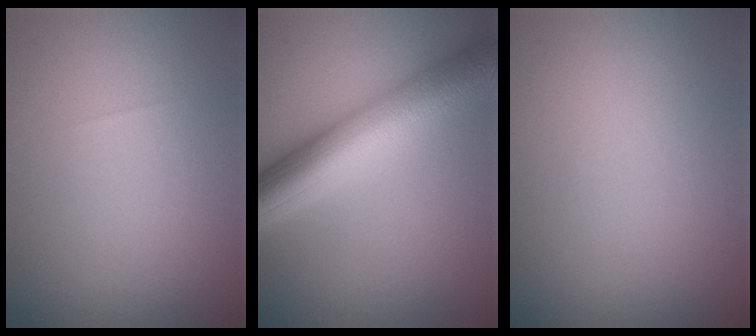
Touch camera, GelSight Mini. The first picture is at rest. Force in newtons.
{"total": 9.5, "press": 9.5, "slide": 0.3}
{"total": 0.0}